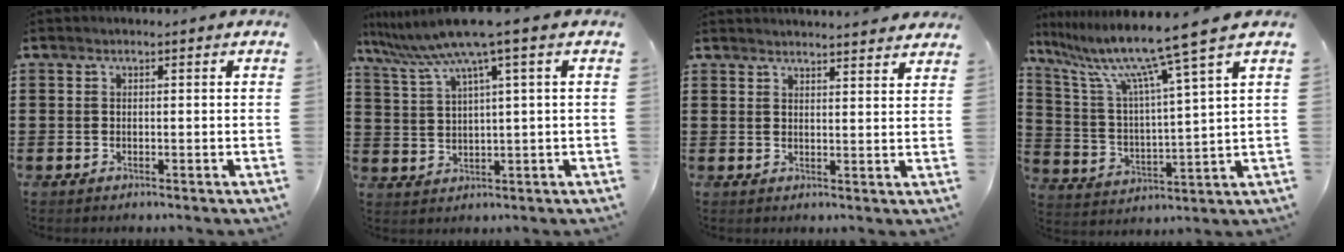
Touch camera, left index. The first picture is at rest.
{"total": 7.6, "force": [4.5, -0.4, 6.1], "torque": [-0.147, -0.029, 0.073]}
{"total": 2.7, "force": [2.6, -0.5, 0.1], "torque": [-0.010, -0.014, 0.050]}
{"total": 10.8, "force": [8.4, -0.8, 6.7], "torque": [-0.165, -0.050, 0.130]}